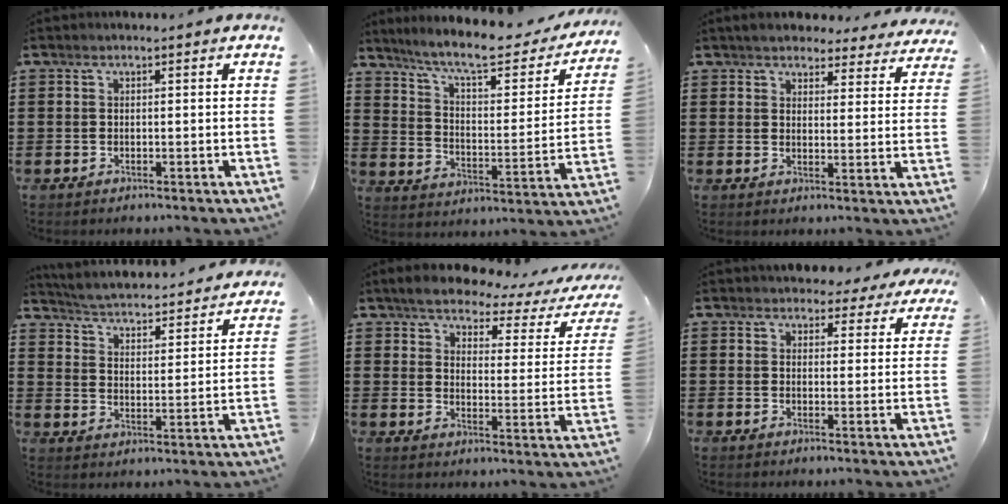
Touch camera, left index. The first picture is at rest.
{"total": 9.4, "force": [7.7, 1.1, 5.3], "torque": [-0.124, -0.046, 0.127]}
{"total": 3.8, "force": [3.7, 0.6, 0.5], "torque": [-0.028, -0.016, 0.065]}
{"total": 3.2, "force": [3.2, -0.4, 0.3], "torque": [-0.029, -0.035, 0.045]}
{"total": 4.4, "force": [4.0, 0.9, 1.7], "torque": [-0.050, -0.023, 0.062]}
{"total": 3.4, "force": [3.1, 1.4, 0.5], "torque": [-0.015, -0.004, 0.056]}